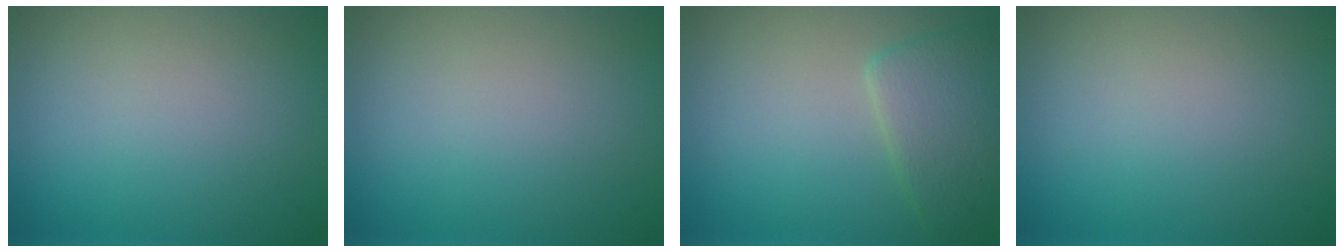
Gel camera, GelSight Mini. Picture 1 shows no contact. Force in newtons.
{"total": 0.0}
{"total": 3.2, "press": 3.2, "slide": 0.2}
{"total": 0.0}